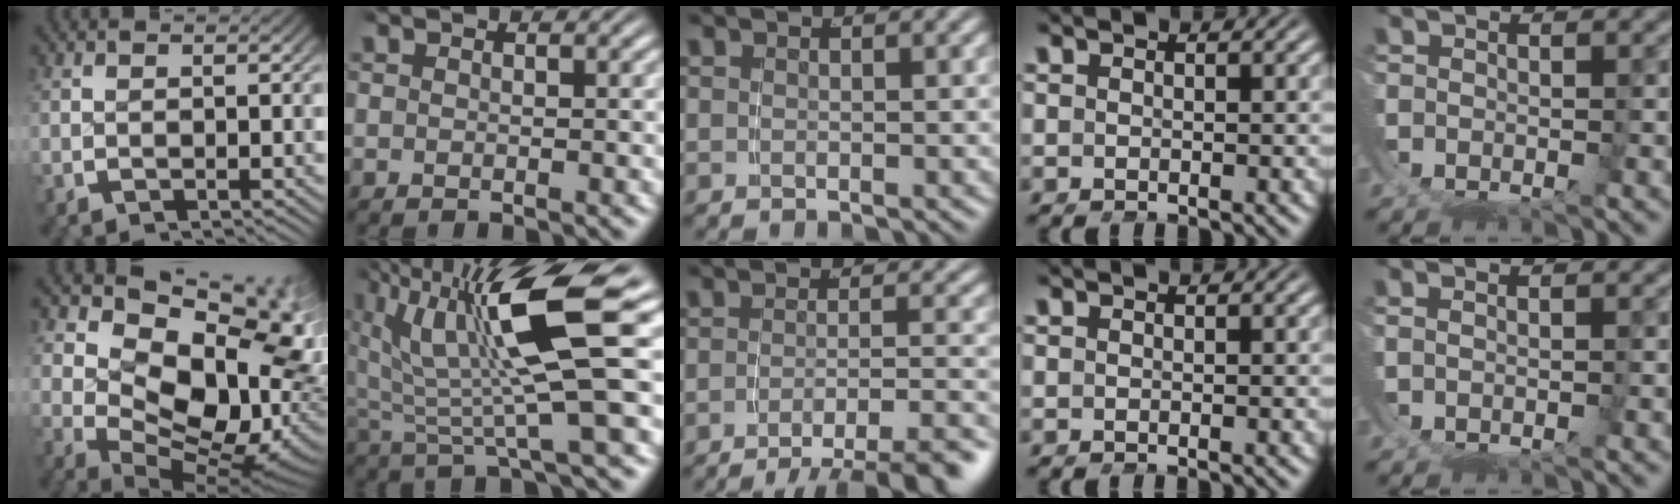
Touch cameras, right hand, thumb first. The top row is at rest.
{"thumb": {"total": 16.4, "force": [0.6, 10.2, 12.8], "torque": [-0.209, -0.052, 0.028]}, "index": {"total": 9.5, "force": [1.4, 3.0, 8.9], "torque": [-0.145, 0.002, 0.031]}, "middle": {"total": 8.0, "force": [-6.0, 2.1, 4.8], "torque": [-0.055, -0.012, -0.090]}, "ring": {"total": 0.6, "force": [-0.5, 0.1, 0.2], "torque": [-0.004, -0.002, -0.007]}, "little": {"total": 1.9, "force": [0.5, -1.8, 0.0], "torque": [0.011, 0.006, 0.012]}}